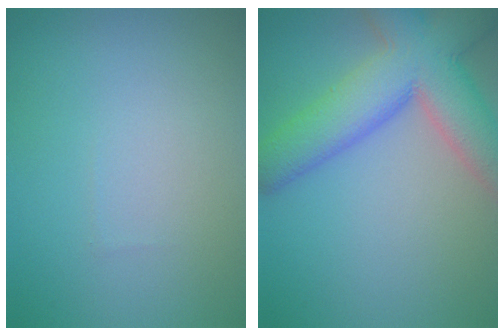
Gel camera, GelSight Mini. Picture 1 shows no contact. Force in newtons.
{"total": 9.9, "press": 9.9, "slide": 0.5}